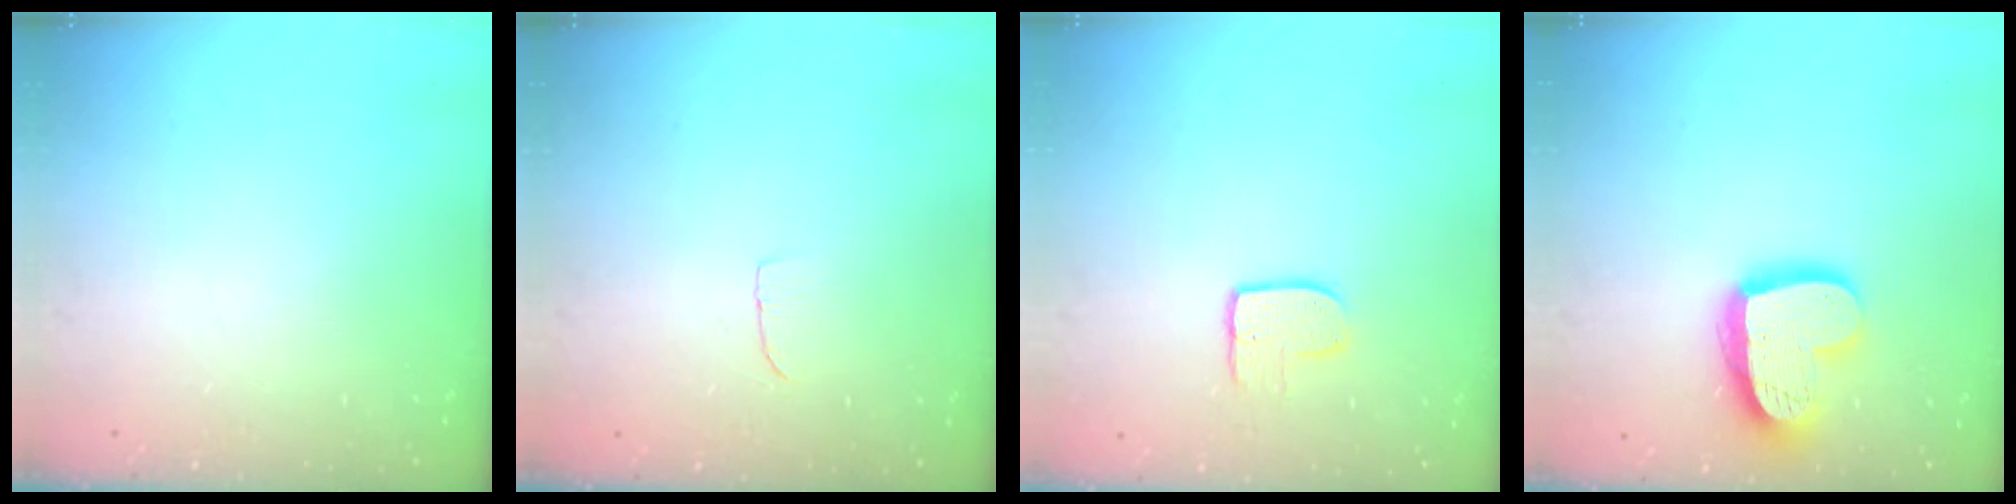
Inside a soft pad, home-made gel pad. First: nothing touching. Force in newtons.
{"total": 4.2, "press": 4.2, "slide": 0.4}
{"total": 7.4, "press": 7.4, "slide": 0.2}
{"total": 20.0, "press": 20.0, "slide": 1.7}